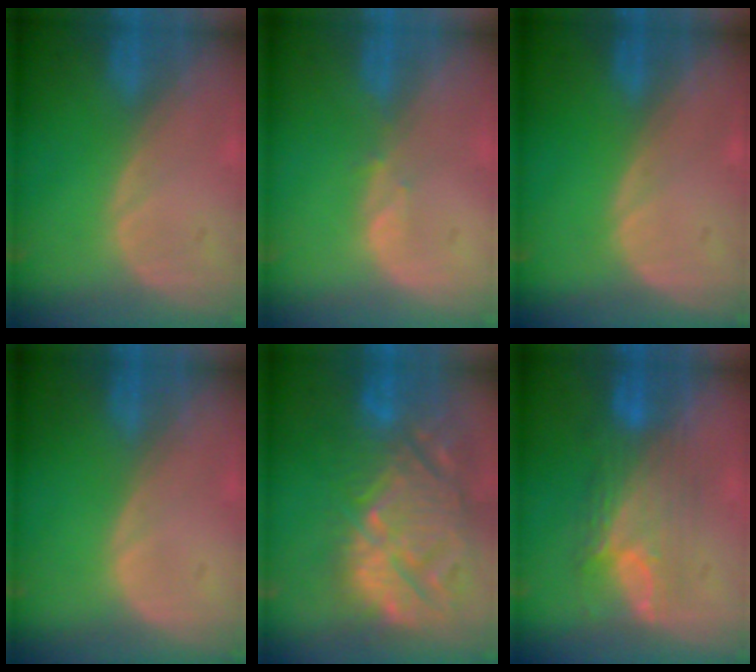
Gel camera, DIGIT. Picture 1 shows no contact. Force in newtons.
{"total": 0.8, "press": 0.8, "slide": 0.3}
{"total": 0.0}
{"total": 0.0}
{"total": 15.0, "press": 12.9, "slide": 7.7}
{"total": 7.3, "press": 7.1, "slide": 1.3}